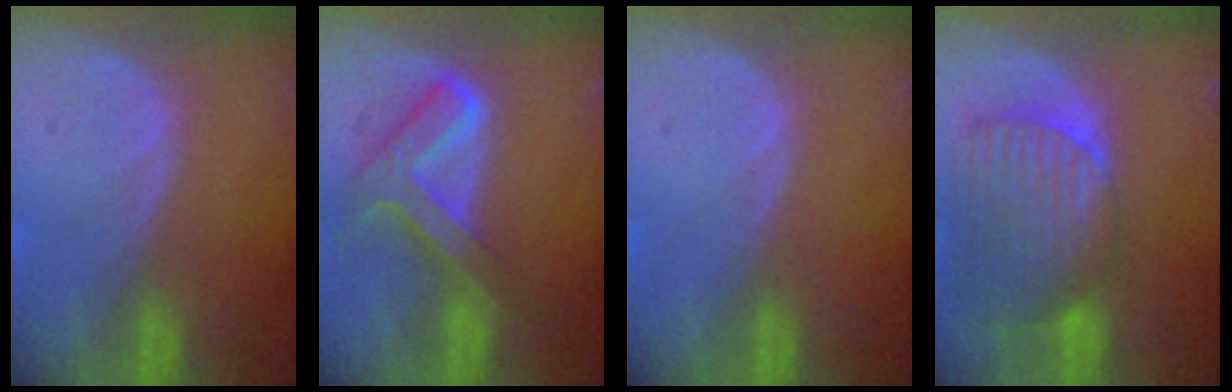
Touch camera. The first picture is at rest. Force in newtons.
{"total": 7.8, "press": 6.7, "slide": 4.1}
{"total": 0.0}
{"total": 10.1, "press": 8.7, "slide": 5.2}